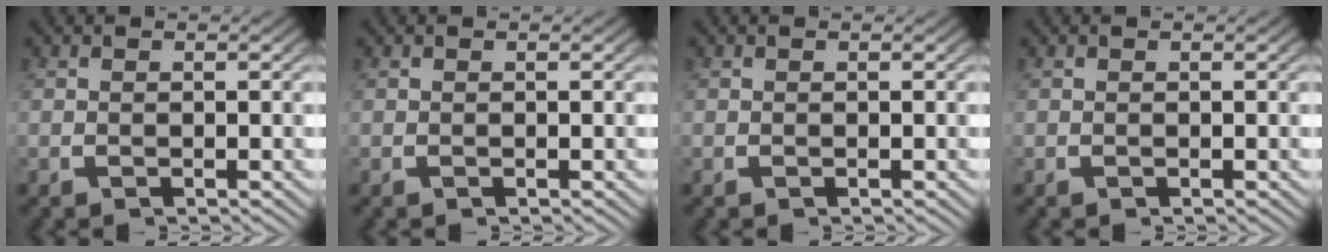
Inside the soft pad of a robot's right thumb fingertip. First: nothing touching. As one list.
[{"total": 0.0}, {"total": 0.0}, {"total": 0.0}]